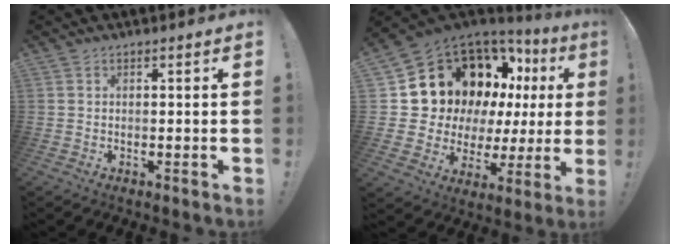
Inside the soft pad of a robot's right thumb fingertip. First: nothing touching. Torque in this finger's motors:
{"motor_torque": [2.50, 2.50, 0.23, 0.22, 0.37]}